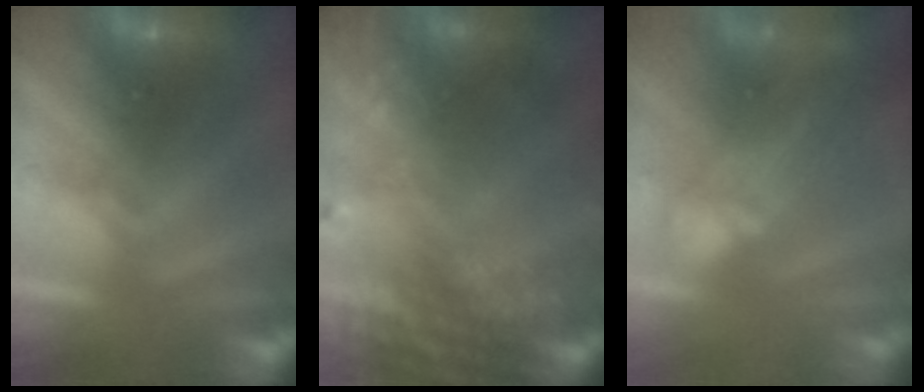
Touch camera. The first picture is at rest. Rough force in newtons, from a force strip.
{"total": 8.8}
{"total": 9.4}